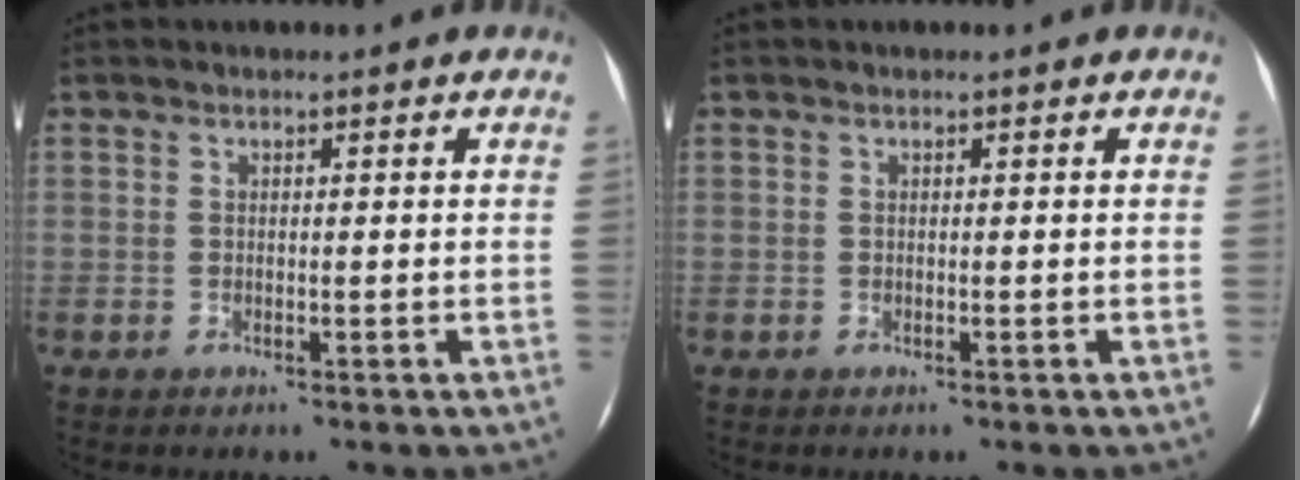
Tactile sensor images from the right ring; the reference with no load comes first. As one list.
[{"total": 0.0}]